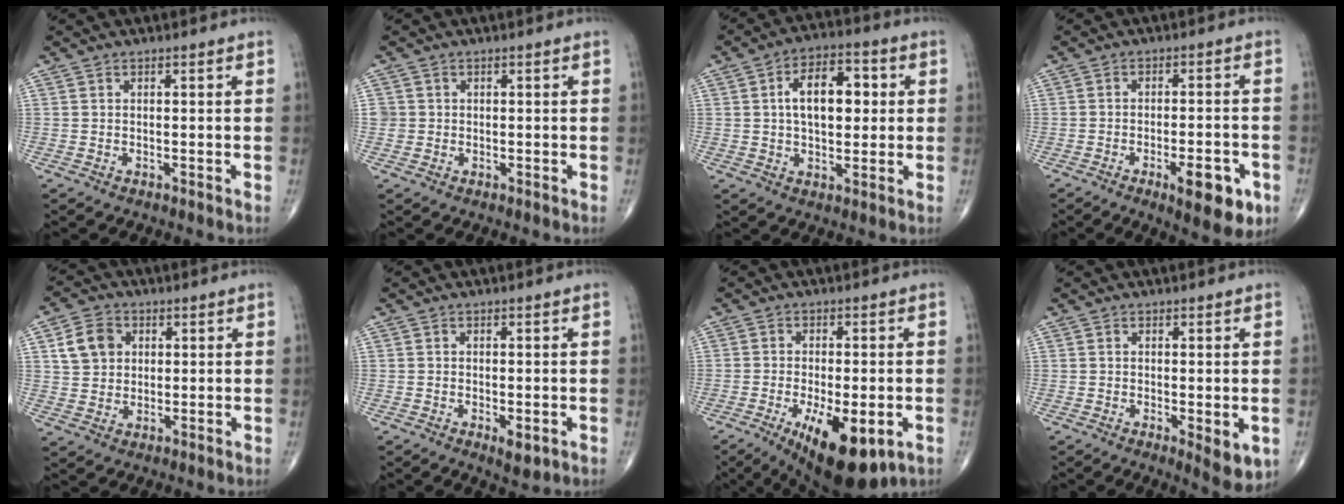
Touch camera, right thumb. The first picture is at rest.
{"total": 1.7, "force": [0.0, 1.7, 0.1], "torque": [0.009, 0.005, 0.000]}
{"total": 11.4, "force": [1.8, 6.5, 9.2], "torque": [-0.121, 0.013, 0.025]}
{"total": 10.4, "force": [-4.6, 3.5, 8.7], "torque": [-0.107, 0.012, -0.057]}
{"total": 7.2, "force": [2.1, 5.9, 3.6], "torque": [-0.046, 0.000, 0.037]}
{"total": 3.3, "force": [-1.1, 1.5, 2.7], "torque": [-0.038, -0.005, -0.014]}
{"total": 14.6, "force": [-5.8, 5.9, 12.0], "torque": [-0.174, -0.007, -0.074]}
{"total": 5.9, "force": [-1.5, 2.0, 5.4], "torque": [-0.073, -0.016, -0.017]}